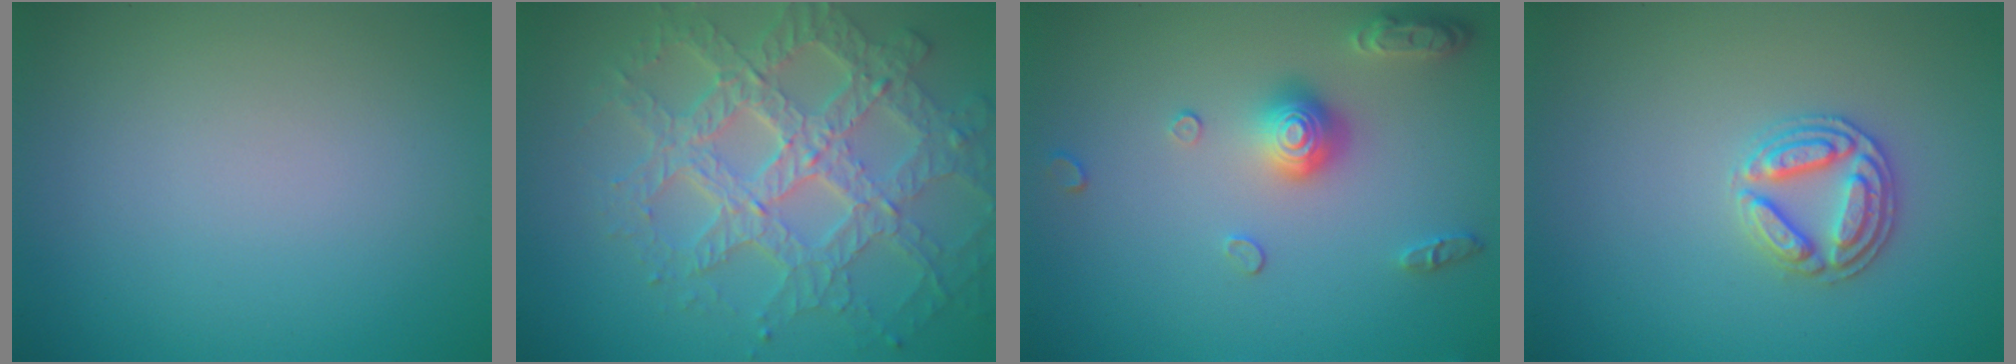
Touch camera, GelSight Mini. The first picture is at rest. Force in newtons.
{"total": 8.1, "press": 6.0, "slide": 5.5}
{"total": 3.1, "press": 2.7, "slide": 1.6}
{"total": 2.8, "press": 2.8, "slide": 0.3}